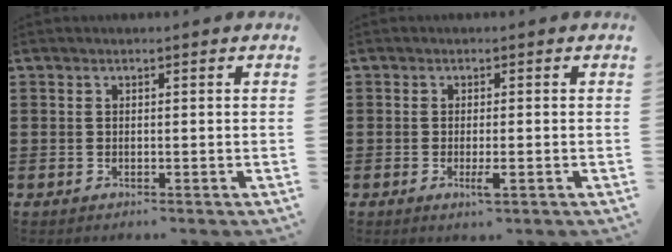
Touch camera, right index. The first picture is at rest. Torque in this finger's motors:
{"motor_torque": [0.36, -0.03, 0.10, 0.02]}